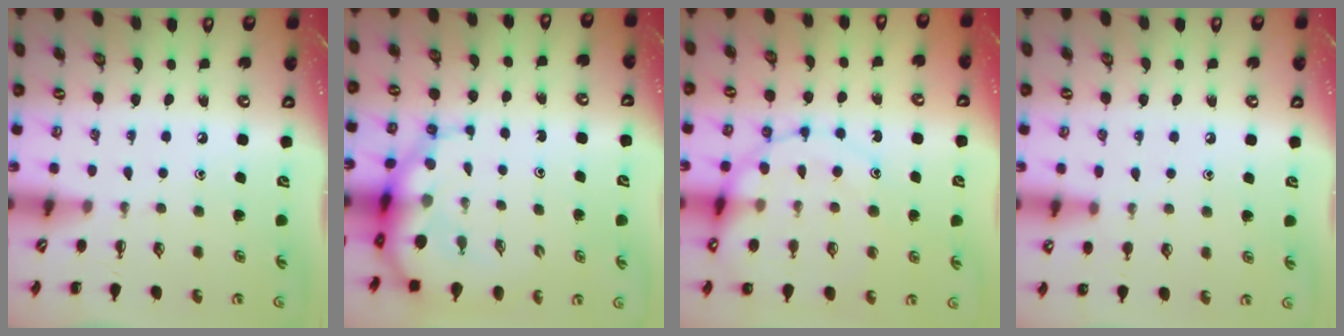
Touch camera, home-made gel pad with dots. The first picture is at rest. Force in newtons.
{"total": 8.4, "press": 8.0, "slide": 2.6}
{"total": 15.5, "press": 15.2, "slide": 3.0}
{"total": 4.8, "press": 4.4, "slide": 1.8}